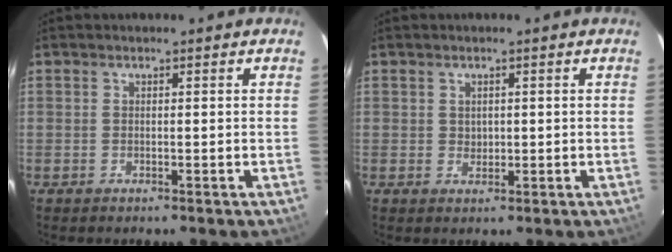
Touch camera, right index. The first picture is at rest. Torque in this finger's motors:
{"motor_torque": [0.00, -0.04, -0.03, 0.00]}